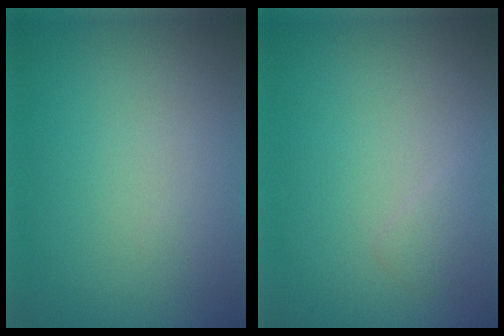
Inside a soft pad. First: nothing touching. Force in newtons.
{"total": 0.8, "press": 0.8, "slide": 0.0}